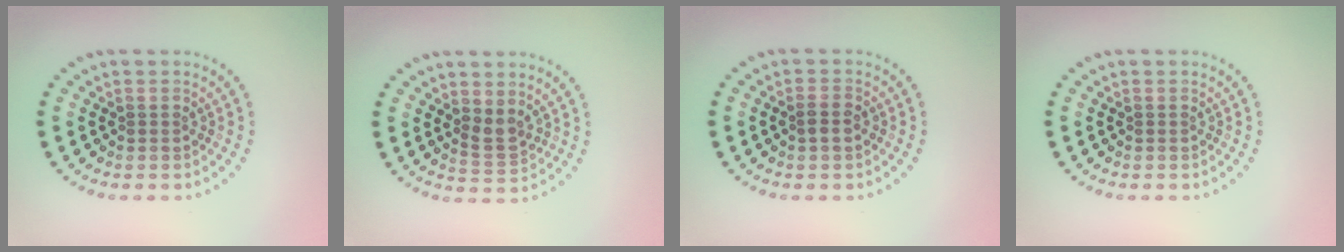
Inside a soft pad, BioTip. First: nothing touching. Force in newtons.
{"total": 1.8, "press": 1.5, "slide": 1.0}
{"total": 1.4, "press": 1.4, "slide": 0.3}
{"total": 0.0}